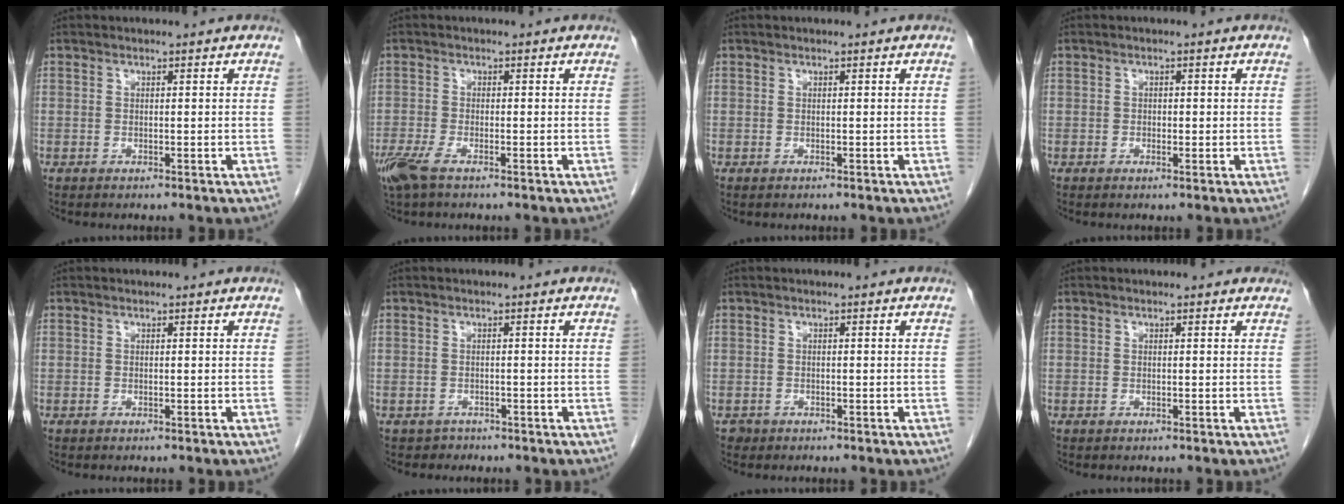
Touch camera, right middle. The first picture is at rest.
{"total": 4.1, "force": [-2.7, 1.0, 3.0], "torque": [-0.068, -0.011, -0.052]}
{"total": 0.0}
{"total": 0.7, "force": [0.0, 0.5, 0.6], "torque": [-0.010, 0.001, -0.001]}
{"total": 0.0}
{"total": 1.1, "force": [-0.7, 0.7, -0.5], "torque": [-0.003, 0.003, -0.014]}
{"total": 0.9, "force": [-0.6, 0.7, 0.0], "torque": [-0.003, 0.003, -0.009]}
{"total": 0.8, "force": [0.7, 0.3, -0.1], "torque": [-0.004, -0.002, -0.001]}